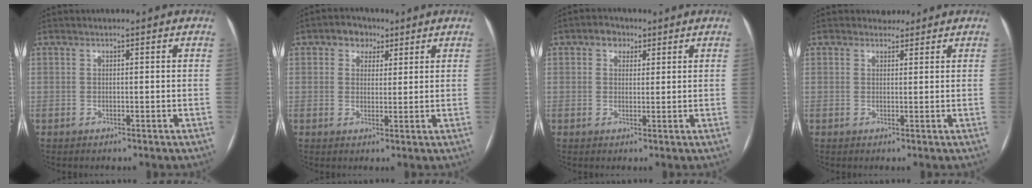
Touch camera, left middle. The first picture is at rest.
{"total": 4.1, "force": [2.2, 3.0, 1.7], "torque": [-0.027, 0.015, 0.035]}
{"total": 2.9, "force": [1.5, 2.2, 1.3], "torque": [-0.023, 0.013, 0.024]}
{"total": 1.7, "force": [1.4, 0.9, -0.2], "torque": [0.005, 0.005, 0.017]}